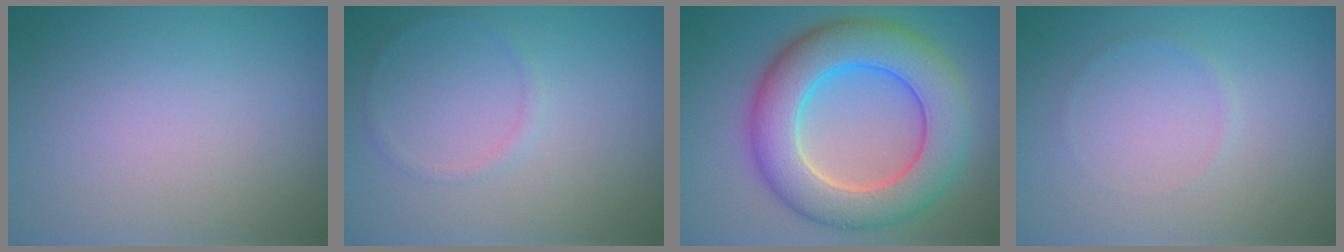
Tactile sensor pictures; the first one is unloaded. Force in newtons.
{"total": 0.8, "press": 0.8, "slide": 0.1}
{"total": 9.6, "press": 9.5, "slide": 0.7}
{"total": 0.5, "press": 0.5, "slide": 0.1}